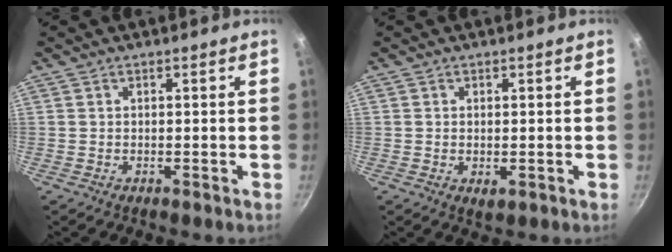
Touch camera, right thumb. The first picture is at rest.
{"total": 1.9, "force": [-0.1, 1.1, 1.6], "torque": [-0.024, -0.006, -0.001]}